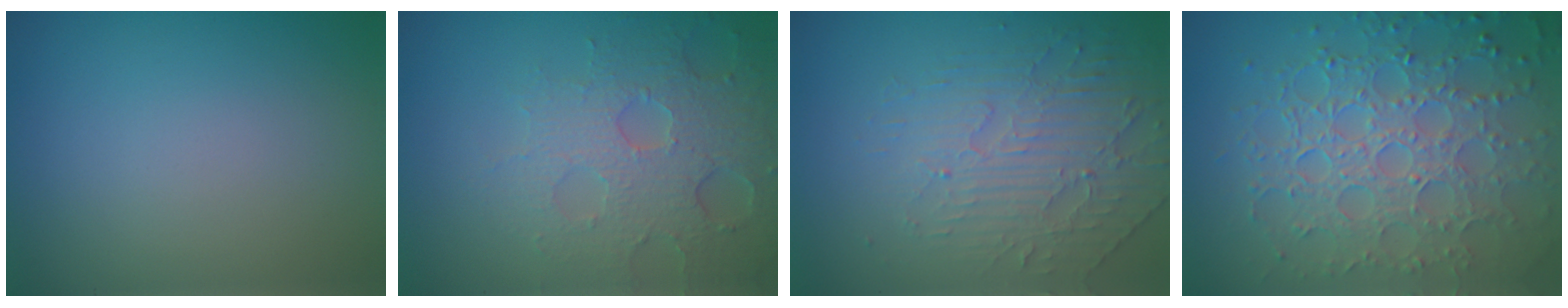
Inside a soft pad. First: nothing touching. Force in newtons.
{"total": 4.2, "press": 4.1, "slide": 0.9}
{"total": 4.7, "press": 3.3, "slide": 3.3}
{"total": 8.0, "press": 5.7, "slide": 5.6}